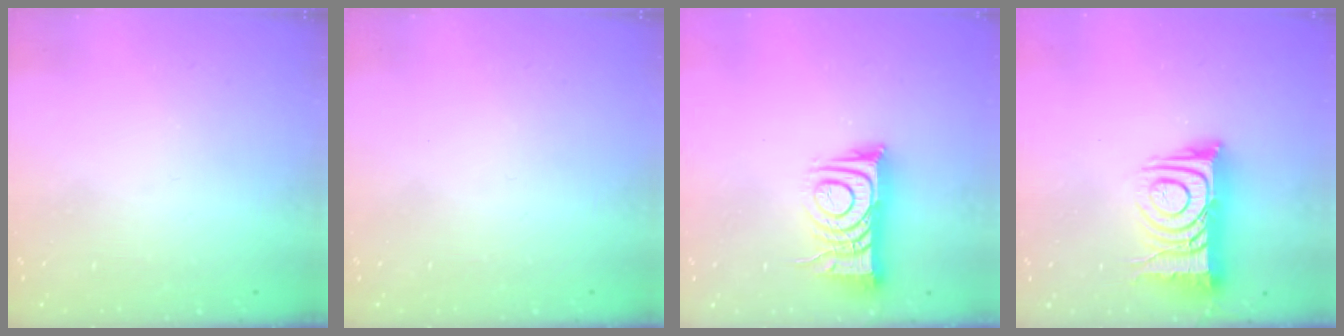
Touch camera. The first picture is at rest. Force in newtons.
{"total": 1.8, "press": 1.8, "slide": 0.2}
{"total": 10.6, "press": 10.5, "slide": 1.1}
{"total": 14.0, "press": 14.0, "slide": 1.0}